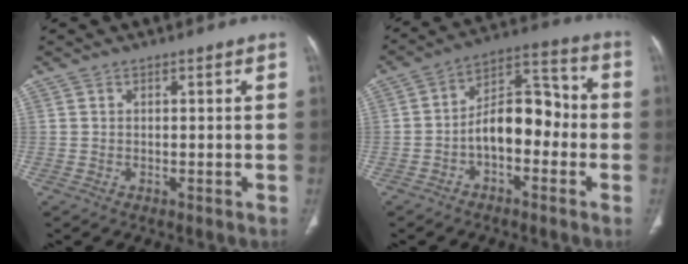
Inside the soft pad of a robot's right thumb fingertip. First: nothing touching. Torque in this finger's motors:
{"motor_torque": [1.27, 1.62, 1.21, -0.57, 0.07]}